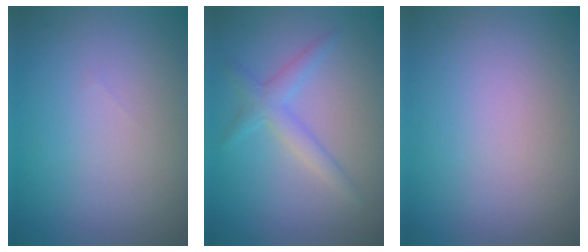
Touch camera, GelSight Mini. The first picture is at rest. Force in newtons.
{"total": 2.2, "press": 2.2, "slide": 0.2}
{"total": 0.0}